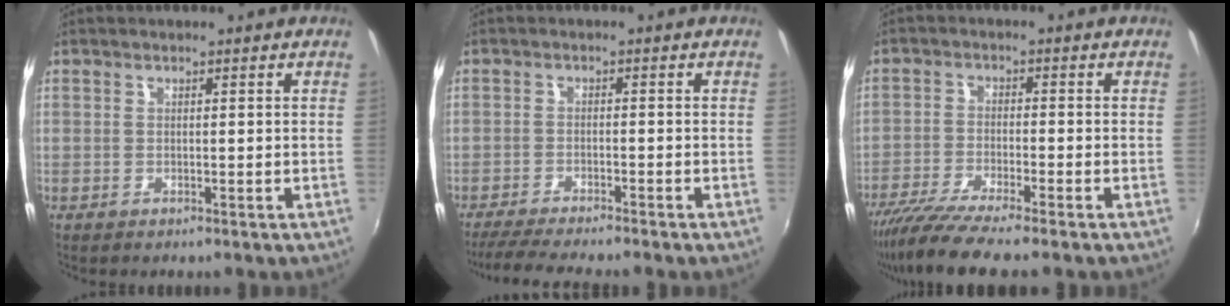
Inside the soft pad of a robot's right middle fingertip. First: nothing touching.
{"total": 7.6, "force": [-6.8, -0.4, 3.4], "torque": [-0.084, -0.016, -0.110]}
{"total": 8.9, "force": [-7.4, -0.1, 4.9], "torque": [-0.110, -0.030, -0.131]}